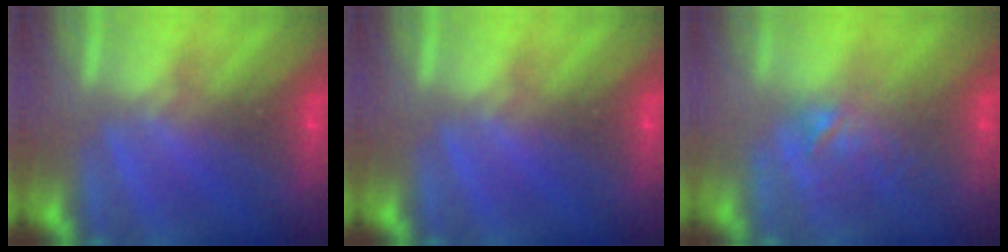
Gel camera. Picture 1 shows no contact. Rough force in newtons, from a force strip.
{"total": 0.0}
{"total": 2.8}